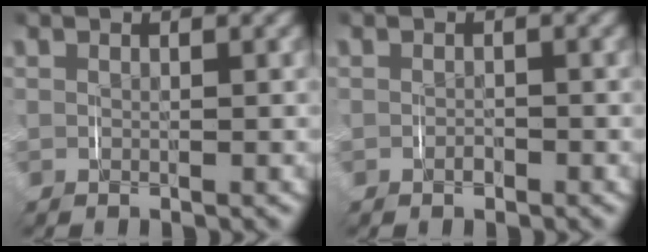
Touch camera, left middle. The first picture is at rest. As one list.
[{"total": 0.8, "force": [-0.6, 0.5, 0.2], "torque": [-0.006, -0.004, -0.011]}]